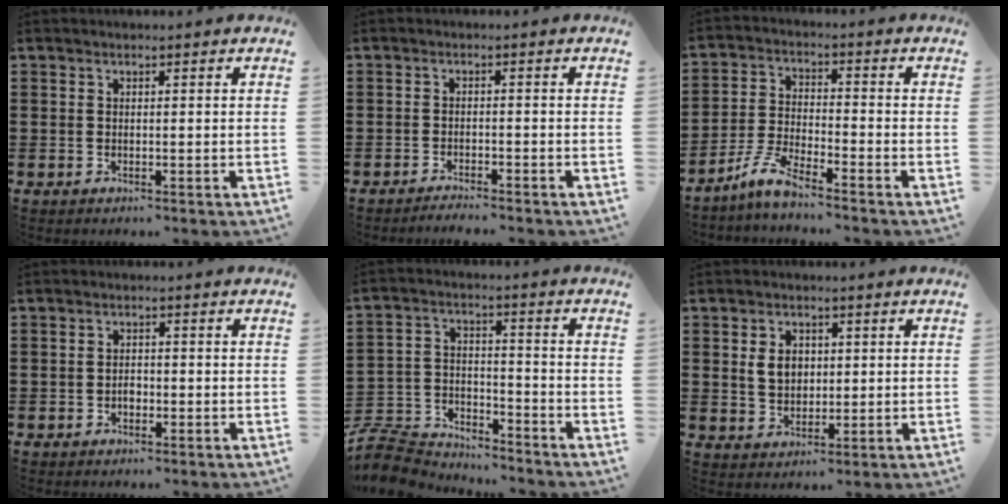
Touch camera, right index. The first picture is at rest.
{"total": 1.8, "force": [-1.8, -0.1, 0.1], "torque": [-0.005, 0.003, -0.037]}
{"total": 6.0, "force": [-5.1, 0.2, 3.1], "torque": [-0.084, -0.016, -0.105]}
{"total": 1.4, "force": [-0.5, 1.0, 0.8], "torque": [-0.016, 0.001, -0.010]}
{"total": 8.3, "force": [-8.1, 1.9, 1.1], "torque": [-0.040, 0.012, -0.165]}
{"total": 4.2, "force": [0.7, 3.1, 2.7], "torque": [-0.055, 0.009, 0.008]}